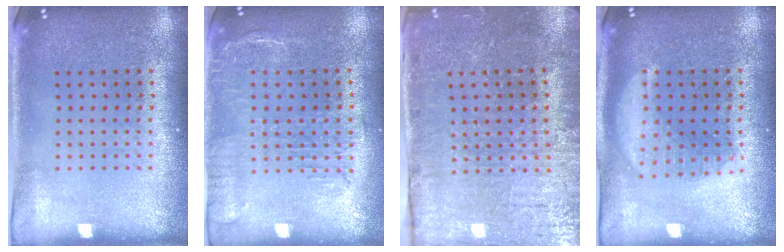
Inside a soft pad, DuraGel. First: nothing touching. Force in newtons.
{"total": 1.8, "press": 1.5, "slide": 1.1}
{"total": 3.8, "press": 3.7, "slide": 0.6}
{"total": 2.4, "press": 2.4, "slide": 0.3}